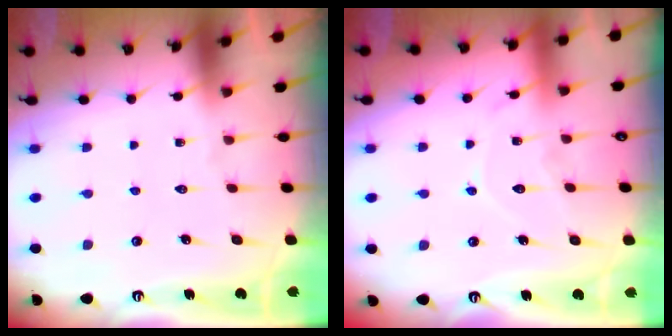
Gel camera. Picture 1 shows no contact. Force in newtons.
{"total": 8.7, "press": 8.7, "slide": 0.7}